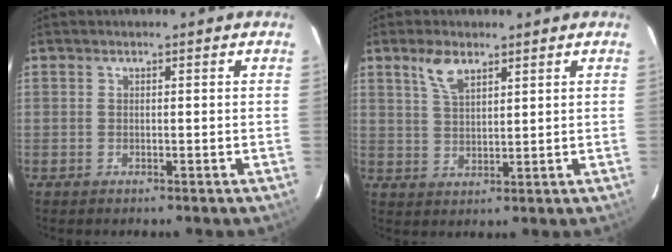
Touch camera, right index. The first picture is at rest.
{"total": 5.0, "force": [3.2, 2.1, 3.1], "torque": [-0.061, 0.006, 0.066]}